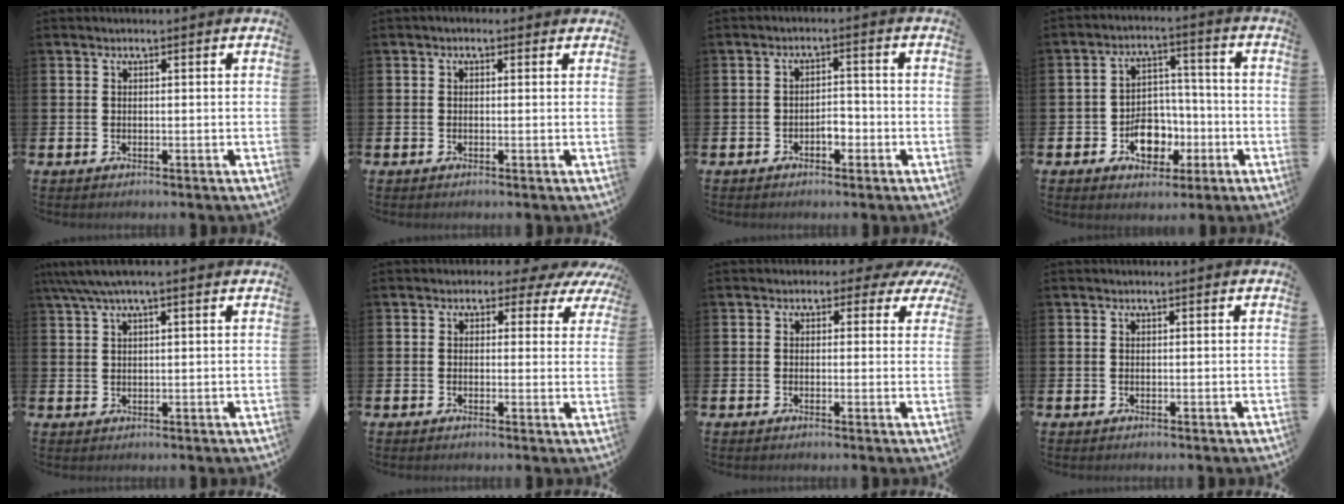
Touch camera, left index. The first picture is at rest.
{"total": 0.5, "force": [-0.1, 0.5, 0.2], "torque": [0.001, 0.004, -0.005]}
{"total": 2.1, "force": [-1.3, 1.2, 1.1], "torque": [-0.023, 0.005, -0.029]}
{"total": 6.9, "force": [-2.6, 5.0, 3.9], "torque": [-0.059, 0.016, -0.046]}
{"total": 3.4, "force": [2.4, 0.6, 2.3], "torque": [-0.050, 0.003, 0.043]}
{"total": 2.0, "force": [0.4, 1.7, 1.0], "torque": [-0.018, -0.001, -0.003]}
{"total": 1.6, "force": [-0.4, 1.3, 0.7], "torque": [-0.018, 0.013, -0.014]}
{"total": 0.0}